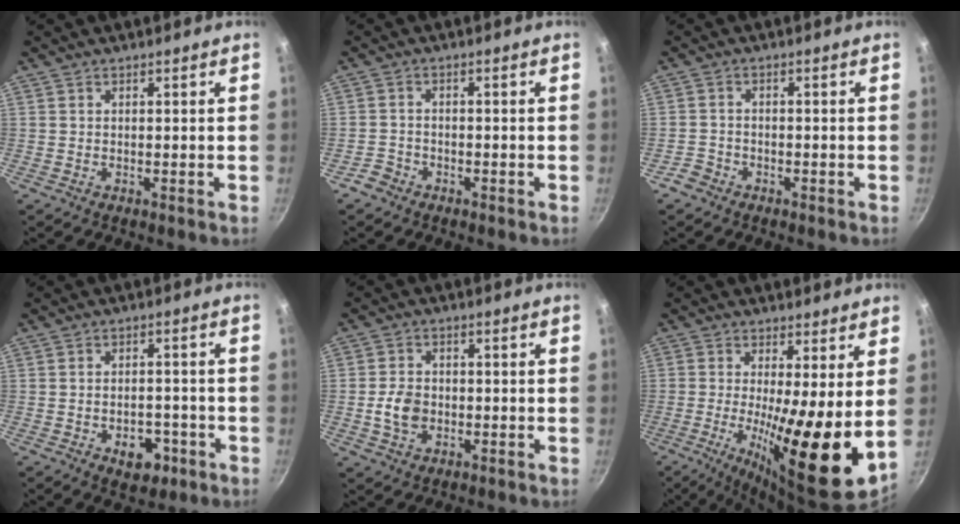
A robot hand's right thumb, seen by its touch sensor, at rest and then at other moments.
{"total": 2.7, "force": [-2.0, 1.7, 0.5], "torque": [-0.009, 0.025, -0.036]}
{"total": 2.7, "force": [-2.0, 1.7, 0.5], "torque": [-0.011, 0.023, -0.036]}
{"total": 6.7, "force": [-2.9, 4.2, 4.3], "torque": [-0.036, 0.017, -0.036]}
{"total": 5.8, "force": [-1.0, 4.4, 3.7], "torque": [-0.058, 0.011, -0.021]}
{"total": 15.5, "force": [-0.2, 3.0, 15.2], "torque": [-0.242, -0.030, -0.005]}